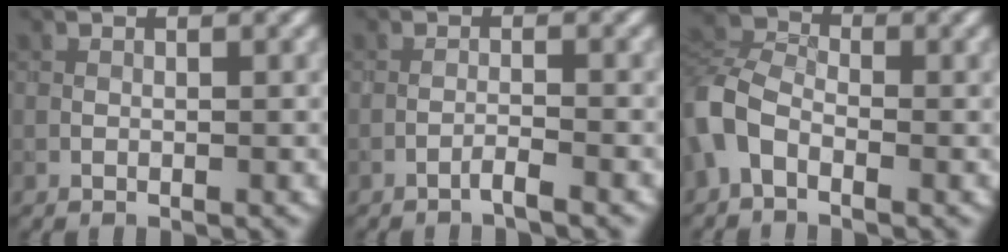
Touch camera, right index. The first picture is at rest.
{"total": 1.3, "force": [-1.0, 0.0, 0.8], "torque": [-0.011, 0.007, -0.025]}
{"total": 5.2, "force": [-2.2, 3.2, 3.4], "torque": [-0.082, 0.007, -0.063]}